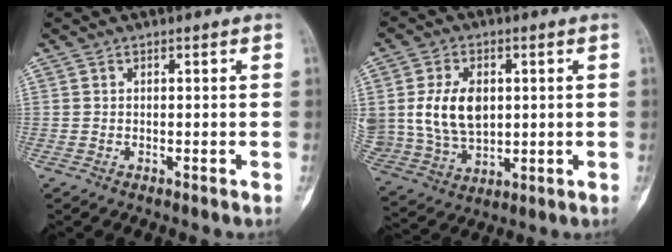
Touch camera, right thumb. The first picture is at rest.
{"total": 13.0, "force": [2.0, 9.0, 9.2], "torque": [-0.159, -0.008, 0.051]}